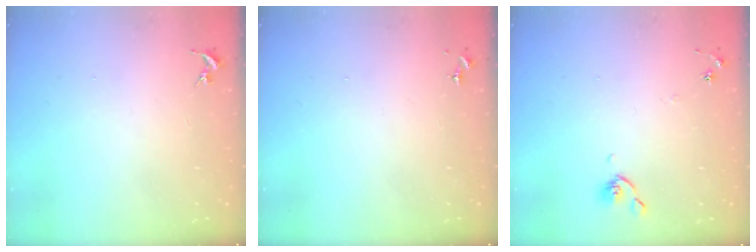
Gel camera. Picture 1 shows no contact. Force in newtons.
{"total": 0.0}
{"total": 4.8, "press": 4.8, "slide": 0.6}